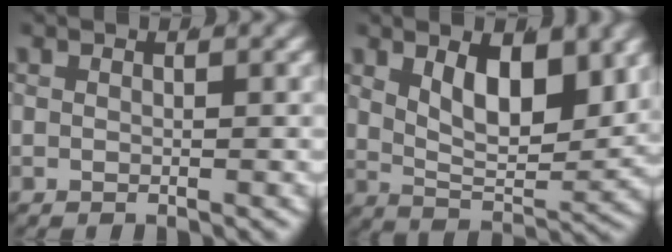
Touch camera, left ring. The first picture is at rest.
{"total": 8.4, "force": [1.8, 5.1, 6.4], "torque": [-0.108, -0.024, 0.029]}